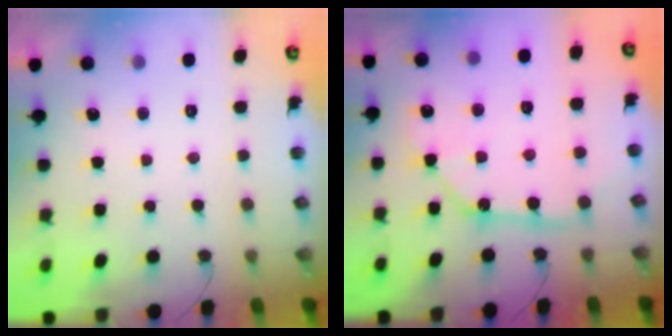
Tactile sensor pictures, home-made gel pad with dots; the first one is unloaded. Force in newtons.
{"total": 10.8, "press": 10.7, "slide": 1.1}